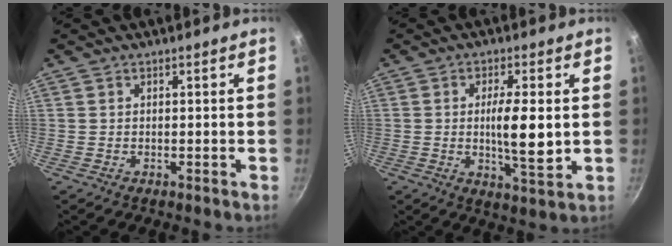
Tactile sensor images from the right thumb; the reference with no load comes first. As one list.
[{"total": 8.9, "force": [0.1, 2.2, 8.6], "torque": [-0.147, -0.008, 0.005]}]